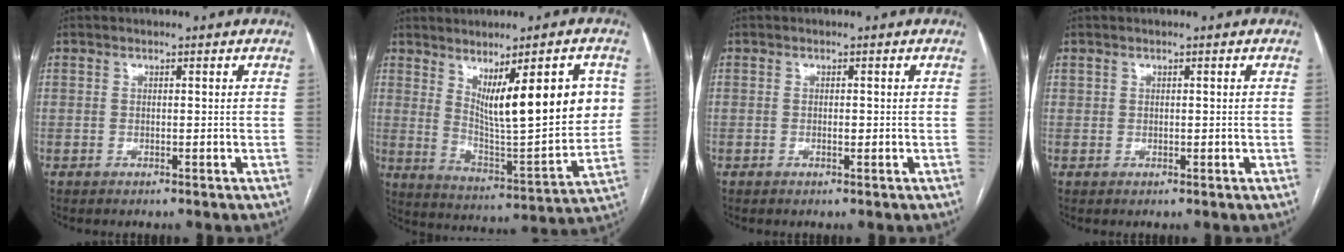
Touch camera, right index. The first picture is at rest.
{"total": 17.2, "force": [5.4, 3.3, 16.0], "torque": [-0.233, -0.016, 0.097]}
{"total": 0.8, "force": [-0.1, 0.3, 0.7], "torque": [-0.011, -0.001, -0.002]}
{"total": 0.7, "force": [0.3, 0.6, 0.2], "torque": [-0.001, 0.001, 0.006]}